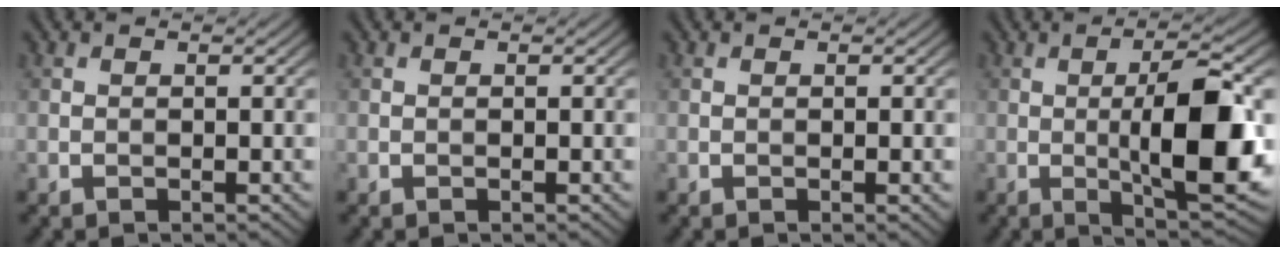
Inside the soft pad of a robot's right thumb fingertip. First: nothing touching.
{"total": 0.0}
{"total": 0.6, "force": [-0.1, 0.1, 0.6], "torque": [-0.010, -0.002, -0.002]}
{"total": 11.2, "force": [-0.7, 2.9, 10.8], "torque": [-0.165, 0.000, -0.011]}